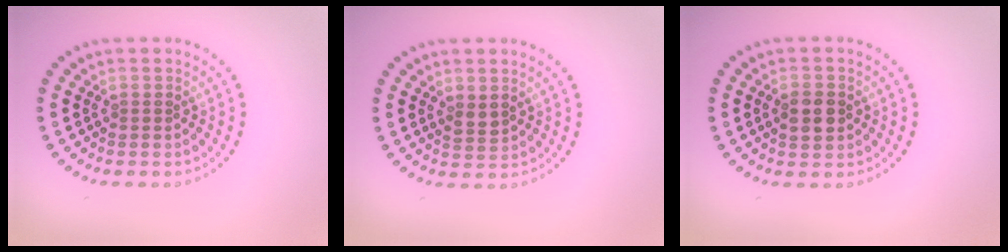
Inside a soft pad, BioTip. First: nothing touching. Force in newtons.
{"total": 1.2, "press": 1.1, "slide": 0.3}
{"total": 3.0, "press": 3.0, "slide": 0.0}